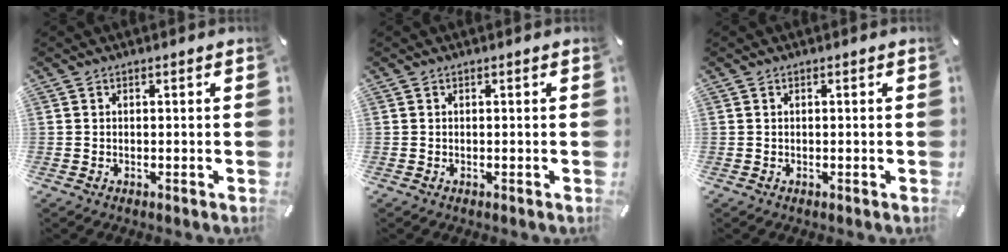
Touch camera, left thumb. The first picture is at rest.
{"total": 0.0}
{"total": 0.0}